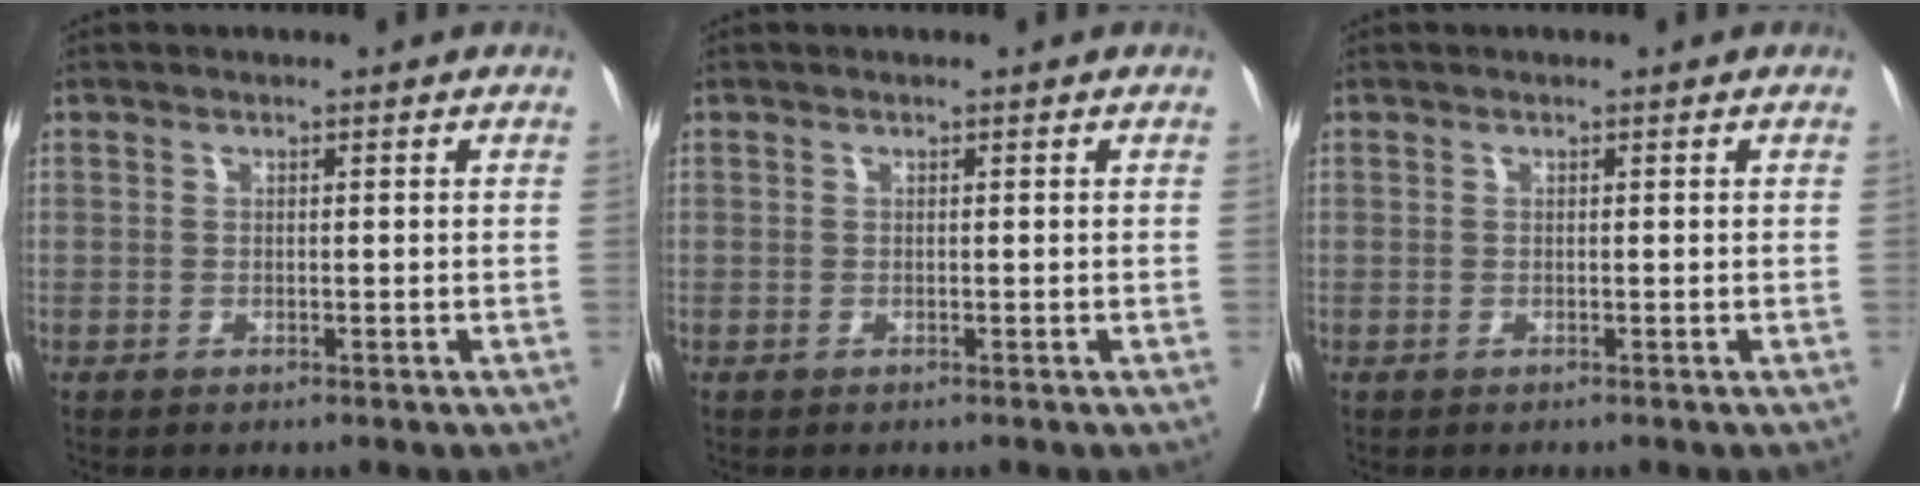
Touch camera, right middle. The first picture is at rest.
{"total": 0.0}
{"total": 0.0}